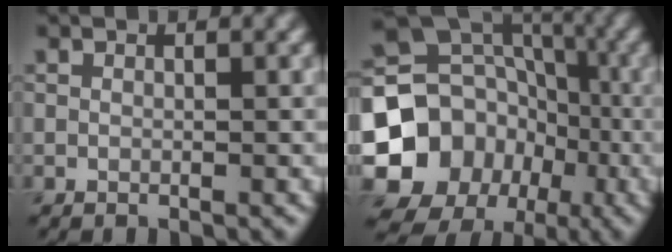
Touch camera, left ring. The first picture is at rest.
{"total": 17.2, "force": [-5.1, 15.5, 5.4], "torque": [-0.115, -0.021, -0.107]}